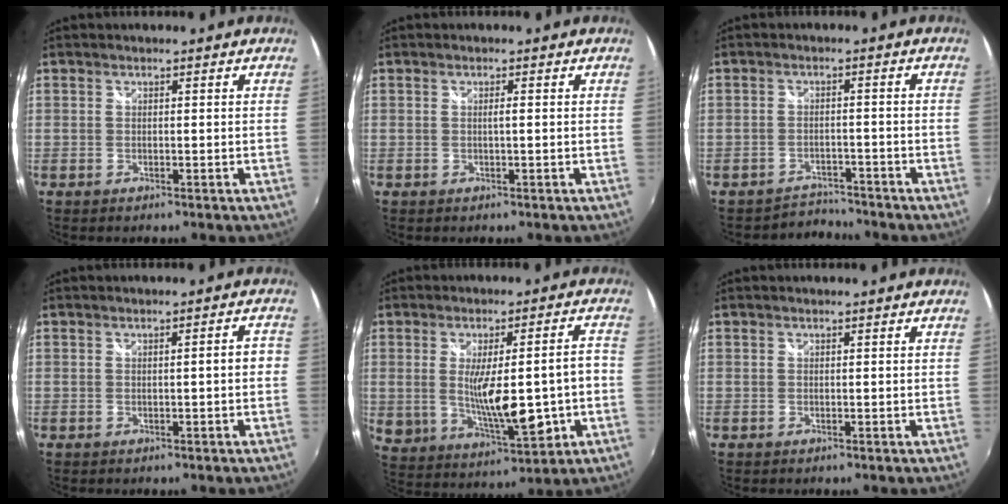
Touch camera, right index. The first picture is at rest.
{"total": 0.9, "force": [0.0, -0.2, 0.9], "torque": [-0.014, 0.001, -0.002]}
{"total": 3.8, "force": [-3.4, 1.2, -1.3], "torque": [0.017, 0.015, -0.058]}
{"total": 2.3, "force": [-0.5, 0.4, 2.2], "torque": [-0.031, 0.007, -0.003]}
{"total": 15.2, "force": [-2.6, 4.6, 14.3], "torque": [-0.250, -0.026, -0.013]}
{"total": 0.0}